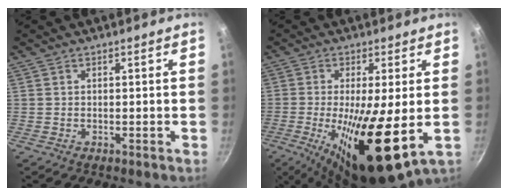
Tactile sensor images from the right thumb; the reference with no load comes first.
{"total": 17.5, "force": [-2.8, 4.6, 16.6], "torque": [-0.283, -0.014, -0.040]}